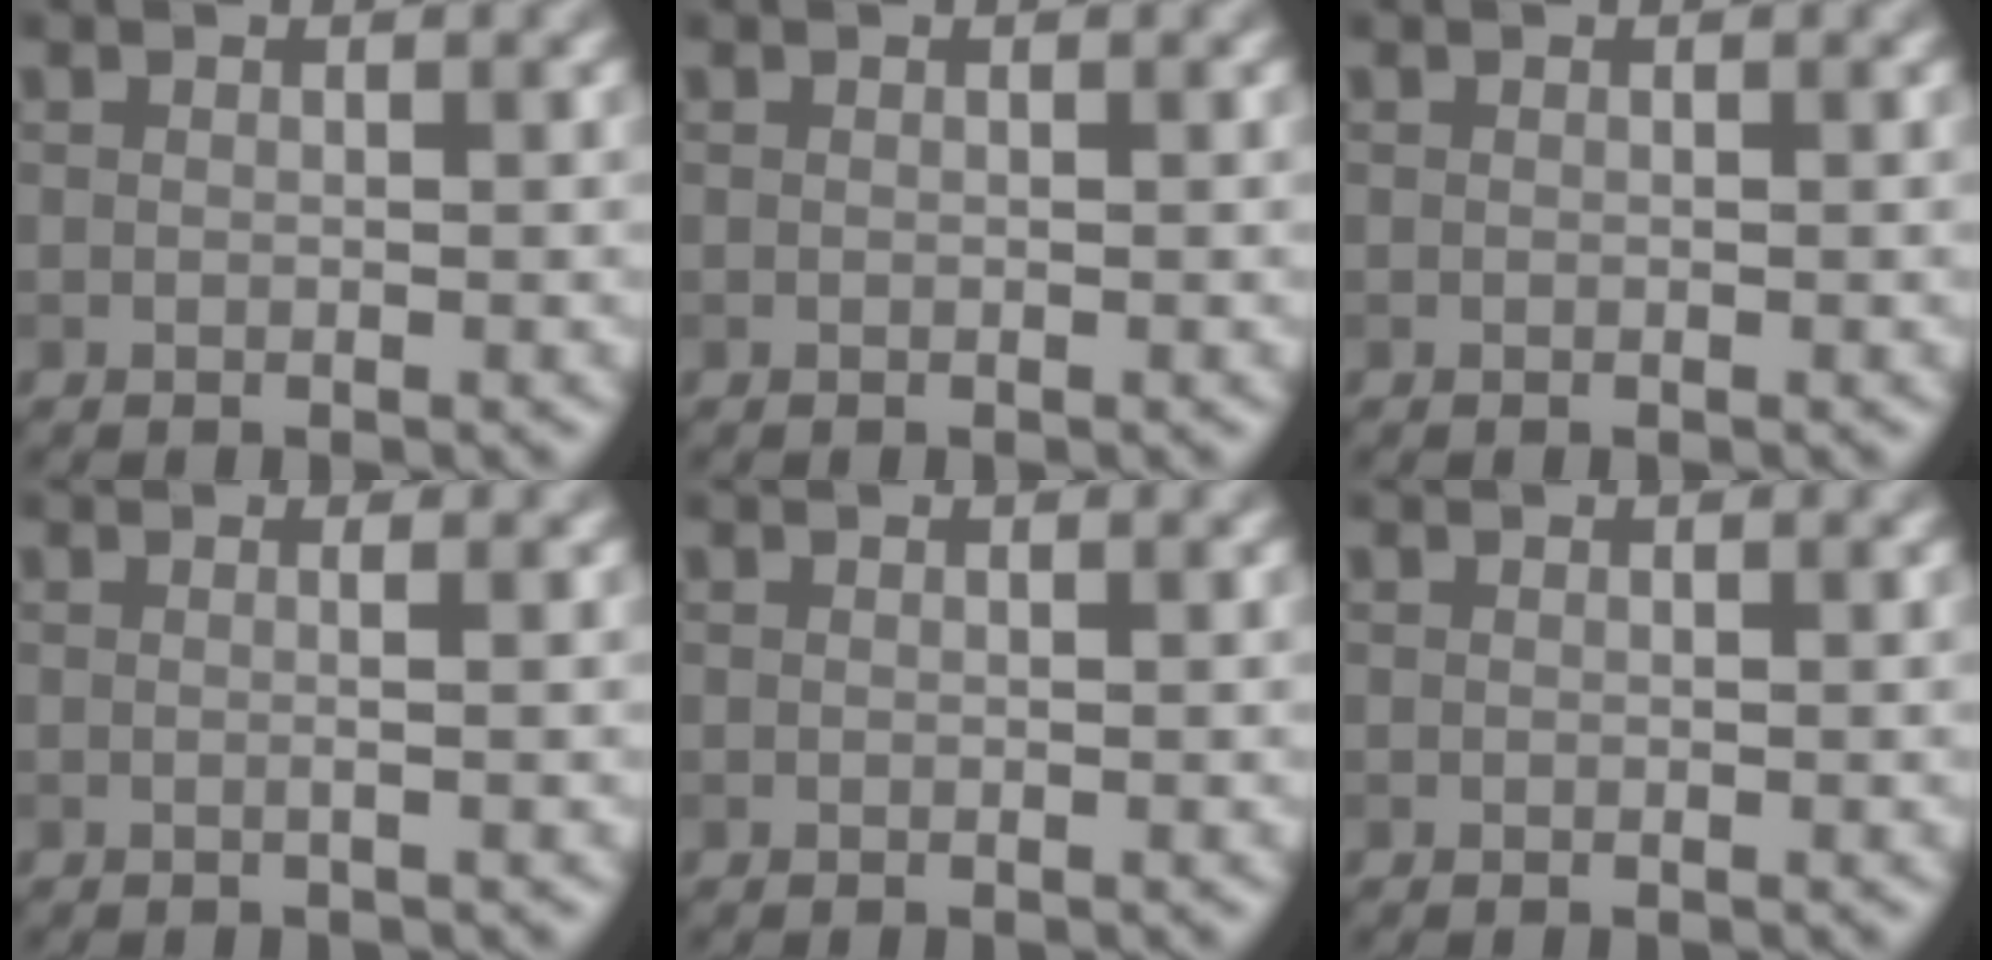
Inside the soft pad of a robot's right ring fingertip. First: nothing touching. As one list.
[{"total": 0.0}, {"total": 0.0}, {"total": 1.2, "force": [0.1, 0.5, 1.1], "torque": [-0.012, -0.001, -0.010]}, {"total": 0.0}, {"total": 0.0}]